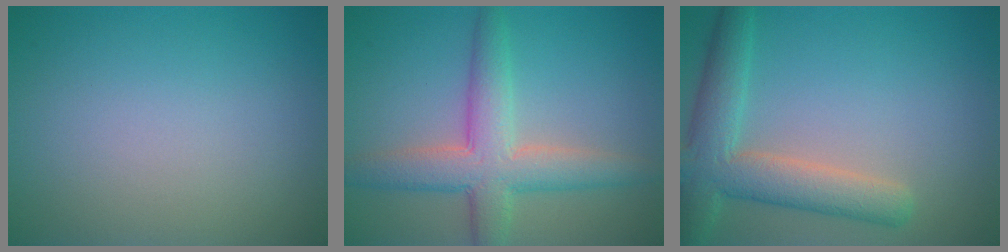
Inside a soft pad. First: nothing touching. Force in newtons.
{"total": 5.7, "press": 5.7, "slide": 0.2}
{"total": 5.9, "press": 5.9, "slide": 0.3}